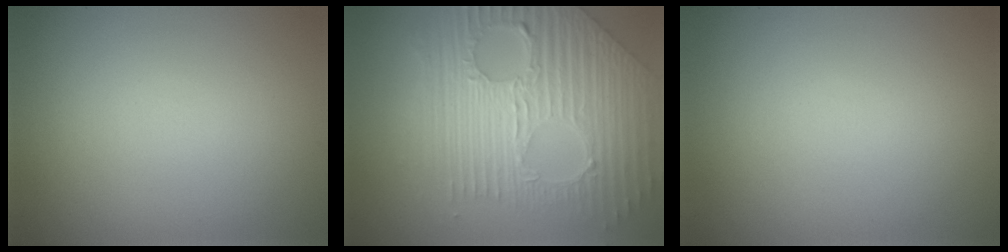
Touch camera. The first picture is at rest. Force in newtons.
{"total": 9.6, "press": 6.5, "slide": 7.1}
{"total": 0.0}